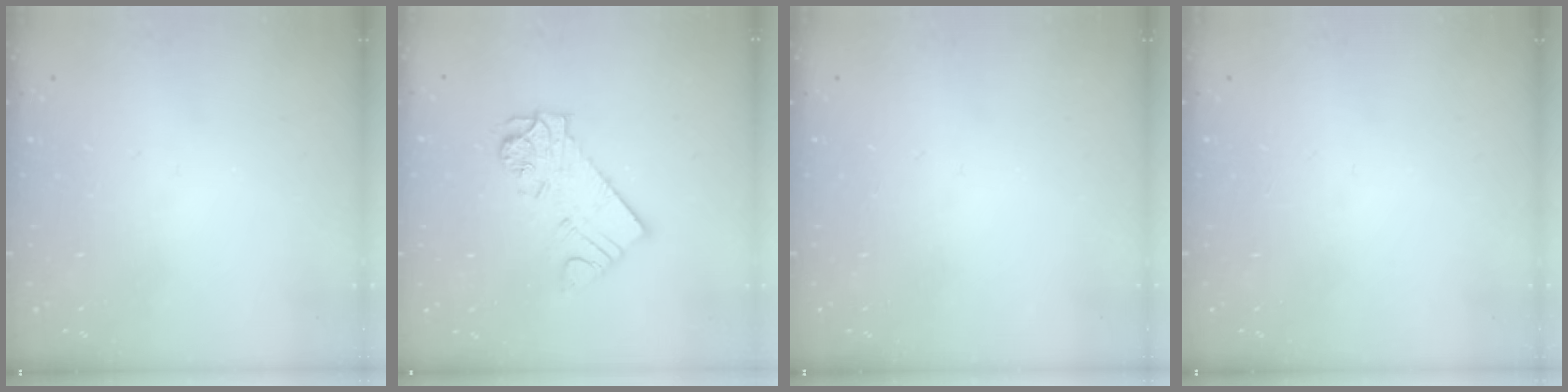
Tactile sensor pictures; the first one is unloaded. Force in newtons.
{"total": 11.5, "press": 11.4, "slide": 1.3}
{"total": 0.0}
{"total": 0.0}